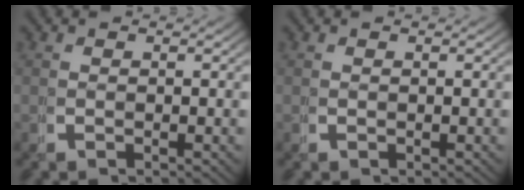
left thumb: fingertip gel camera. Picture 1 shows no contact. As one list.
[{"total": 0.0}]